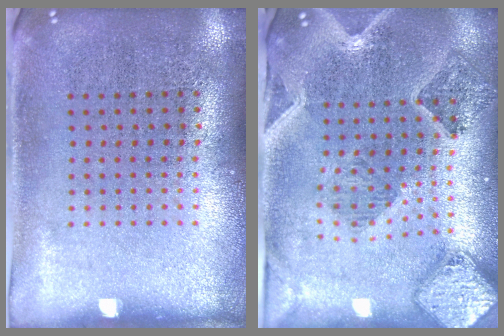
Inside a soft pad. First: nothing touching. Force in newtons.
{"total": 1.8, "press": 1.7, "slide": 0.4}